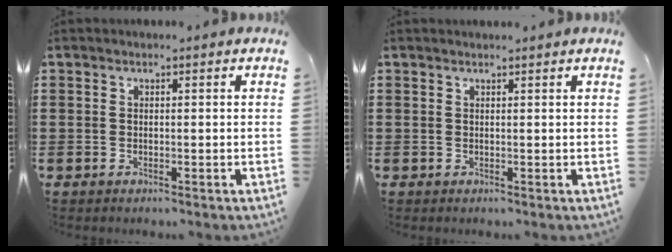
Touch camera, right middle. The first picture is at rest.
{"total": 0.5, "force": [0.5, -0.1, 0.0], "torque": [-0.002, 0.000, 0.010]}